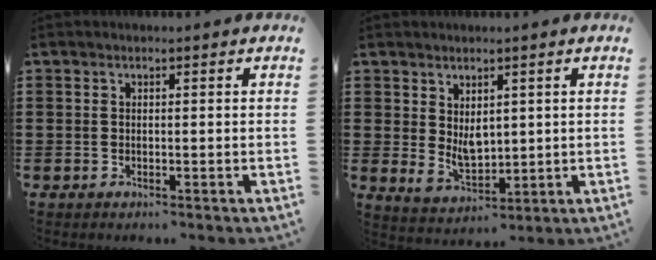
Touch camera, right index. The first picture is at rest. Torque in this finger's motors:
{"motor_torque": [0.49, -0.06, 0.13, 0.05]}